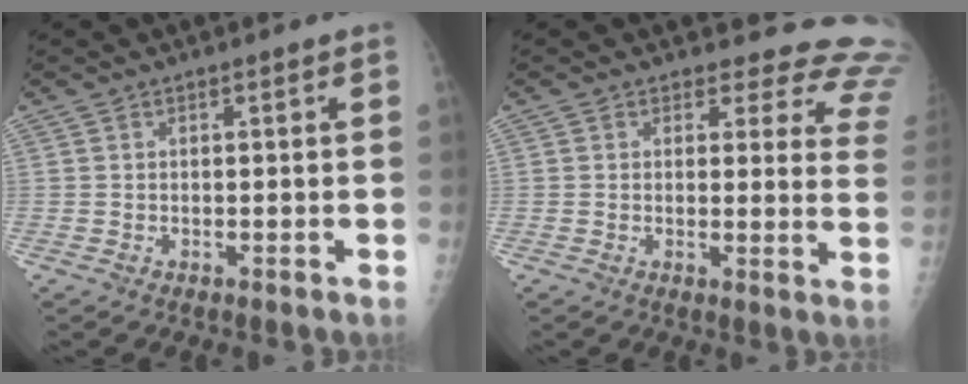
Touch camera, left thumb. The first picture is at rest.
{"total": 14.0, "force": [13.1, 4.8, 1.5], "torque": [0.037, -0.114, 0.101]}